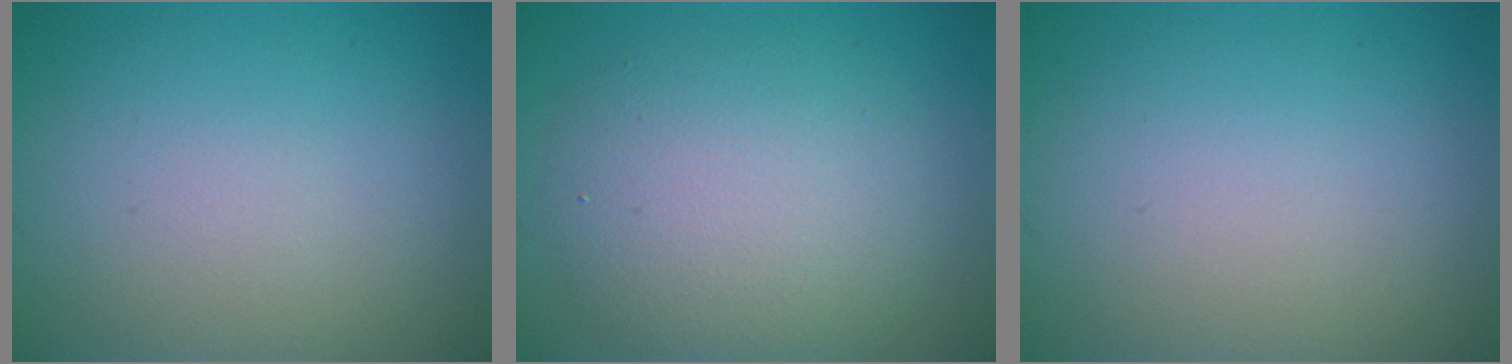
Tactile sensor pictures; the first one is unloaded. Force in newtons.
{"total": 6.1, "press": 6.1, "slide": 0.2}
{"total": 0.0}